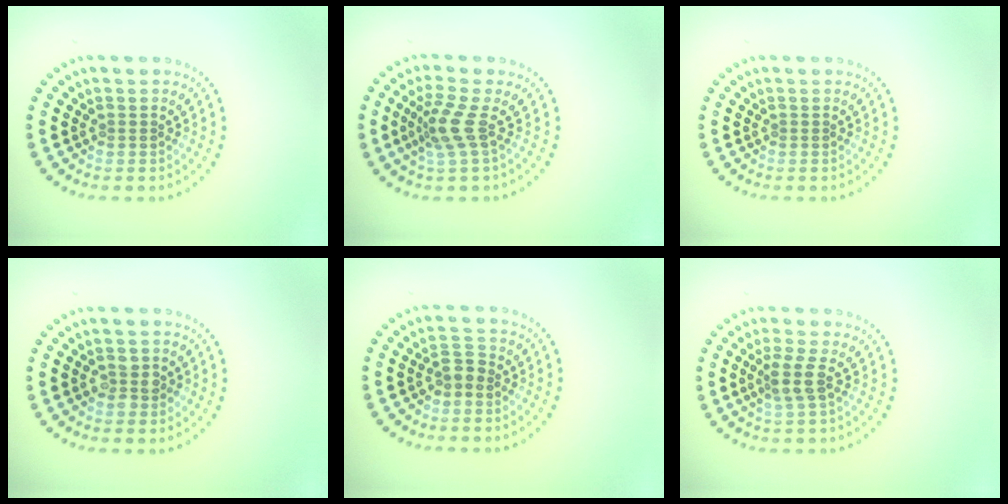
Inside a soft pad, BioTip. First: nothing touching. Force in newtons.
{"total": 2.8, "press": 2.0, "slide": 1.9}
{"total": 0.0}
{"total": 2.1, "press": 2.0, "slide": 0.4}
{"total": 1.7, "press": 1.6, "slide": 0.7}
{"total": 2.1, "press": 1.7, "slide": 1.2}